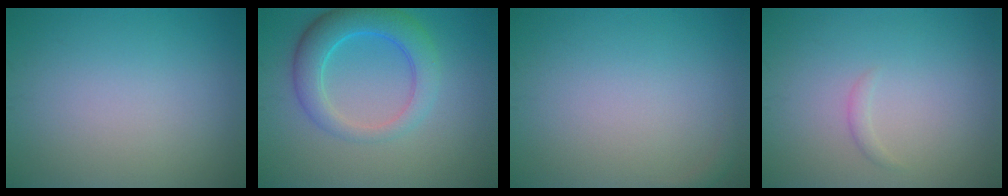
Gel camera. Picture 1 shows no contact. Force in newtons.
{"total": 5.3, "press": 5.3, "slide": 0.2}
{"total": 0.6, "press": 0.6, "slide": 0.1}
{"total": 0.7, "press": 0.7, "slide": 0.0}